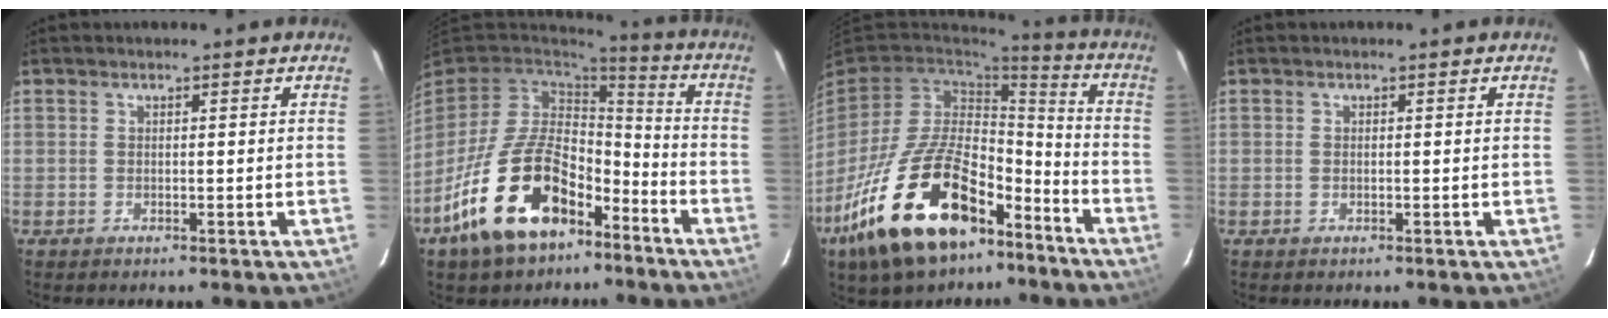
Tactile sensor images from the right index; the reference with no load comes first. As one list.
[{"total": 20.4, "force": [-11.0, 11.2, 13.0], "torque": [-0.265, 0.003, -0.179]}, {"total": 25.9, "force": [-14.7, 13.1, 16.8], "torque": [-0.333, -0.003, -0.233]}, {"total": 0.0}]